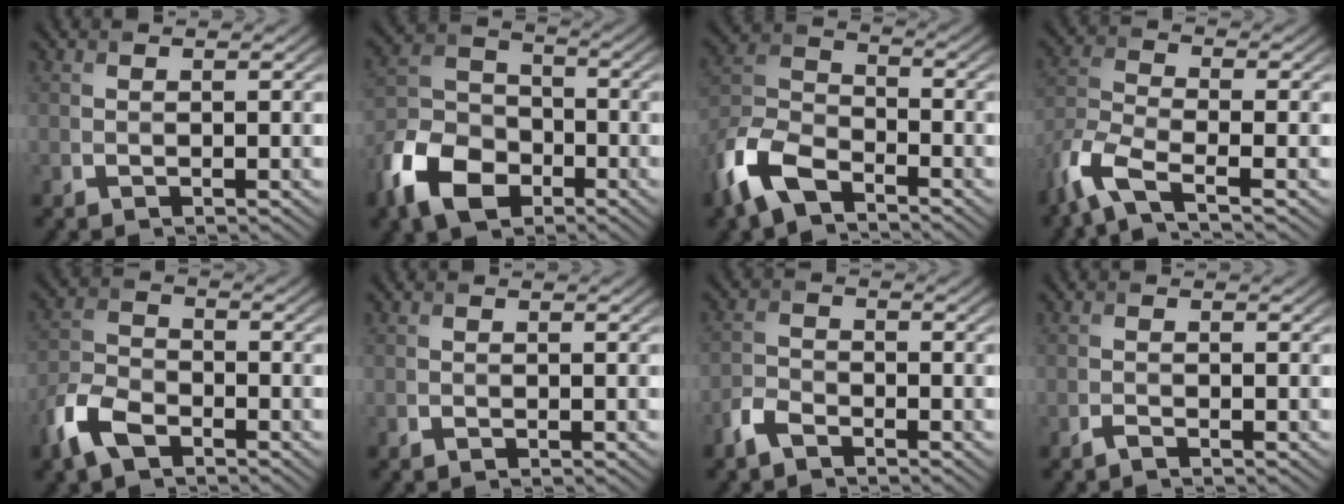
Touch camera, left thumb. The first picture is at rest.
{"total": 11.0, "force": [-6.1, 6.9, 6.0], "torque": [-0.144, -0.015, -0.139]}
{"total": 10.1, "force": [-6.5, 4.7, 6.0], "torque": [-0.143, -0.013, -0.152]}
{"total": 7.3, "force": [-4.7, 2.1, 5.2], "torque": [-0.125, -0.009, -0.115]}
{"total": 6.8, "force": [-4.3, 3.4, 4.0], "torque": [-0.093, -0.004, -0.102]}
{"total": 0.0}
{"total": 3.2, "force": [-2.5, 1.4, 1.4], "torque": [-0.035, -0.002, -0.062]}
{"total": 0.8, "force": [-0.7, 0.1, 0.4], "torque": [-0.009, 0.001, -0.015]}